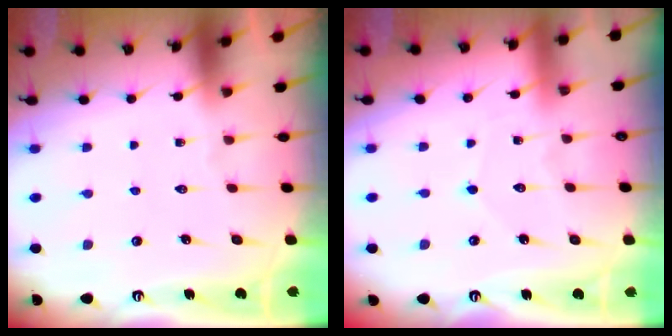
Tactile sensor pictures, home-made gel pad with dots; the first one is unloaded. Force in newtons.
{"total": 4.0, "press": 4.0, "slide": 0.3}